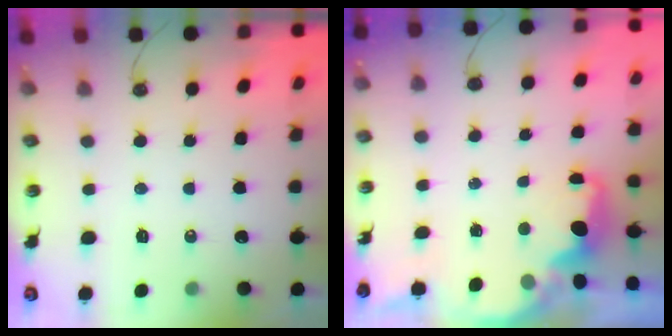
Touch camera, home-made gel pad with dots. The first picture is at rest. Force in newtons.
{"total": 2.2, "press": 2.0, "slide": 0.7}